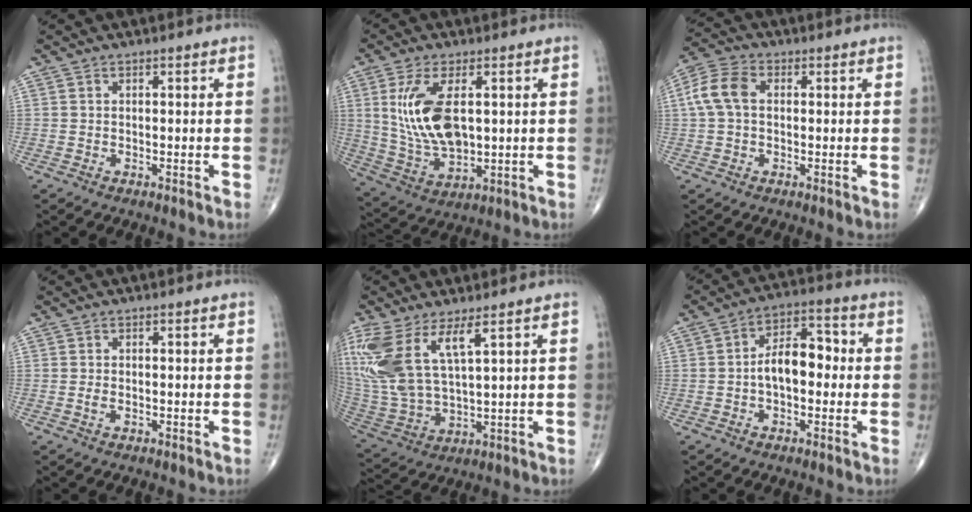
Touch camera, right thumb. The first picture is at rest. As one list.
[{"total": 13.4, "force": [2.6, 6.7, 11.3], "torque": [-0.229, -0.013, 0.063]}, {"total": 7.2, "force": [0.8, 4.8, 5.3], "torque": [-0.117, 0.023, 0.009]}, {"total": 1.2, "force": [-0.3, 0.7, 0.9], "torque": [-0.022, 0.001, -0.005]}, {"total": 15.7, "force": [7.2, 5.6, 12.8], "torque": [-0.299, -0.029, 0.161]}, {"total": 9.5, "force": [-0.6, 5.5, 7.6], "torque": [-0.107, 0.033, -0.019]}]